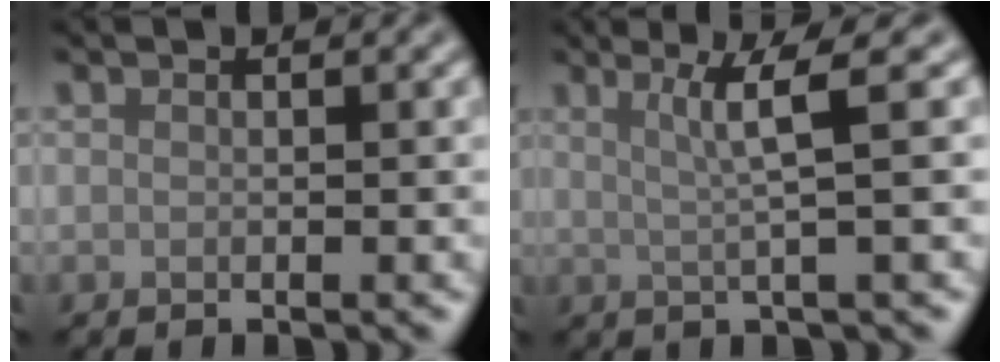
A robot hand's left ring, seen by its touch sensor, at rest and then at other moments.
{"total": 3.5, "force": [1.0, 0.3, 3.4], "torque": [-0.061, 0.003, 0.019]}